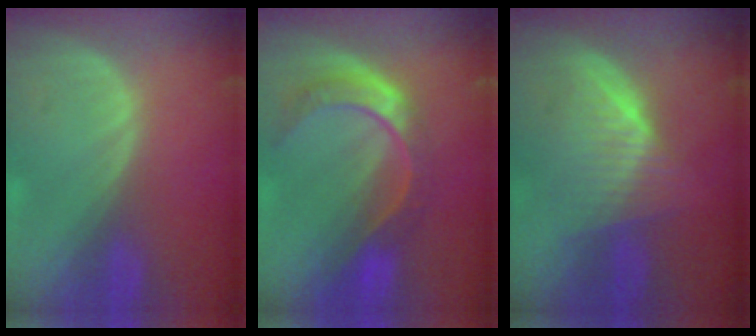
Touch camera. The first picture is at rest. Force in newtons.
{"total": 8.8, "press": 7.4, "slide": 4.7}
{"total": 6.4, "press": 6.2, "slide": 1.7}